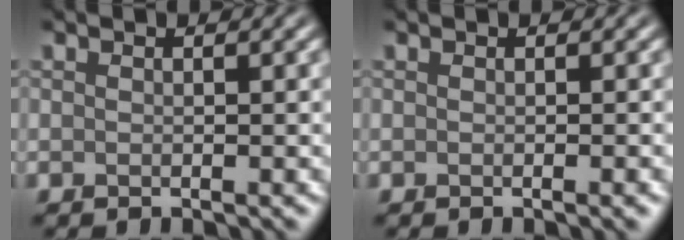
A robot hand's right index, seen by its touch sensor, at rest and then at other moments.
{"total": 1.2, "force": [-0.2, 0.4, 1.1], "torque": [-0.008, 0.001, -0.004]}